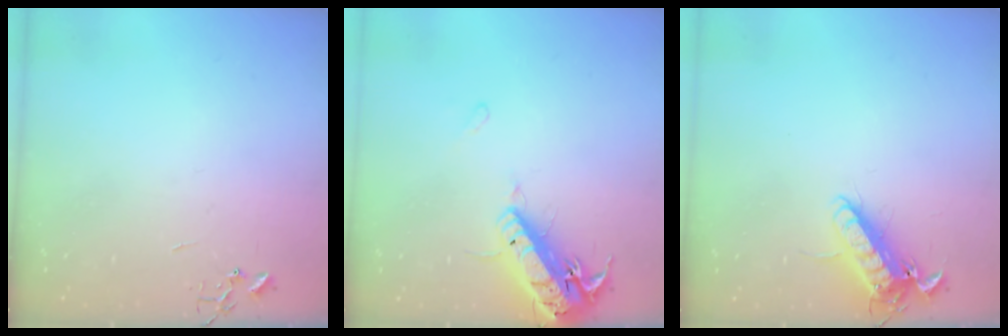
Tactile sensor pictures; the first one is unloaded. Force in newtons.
{"total": 17.3, "press": 16.9, "slide": 3.7}
{"total": 12.8, "press": 12.7, "slide": 1.9}